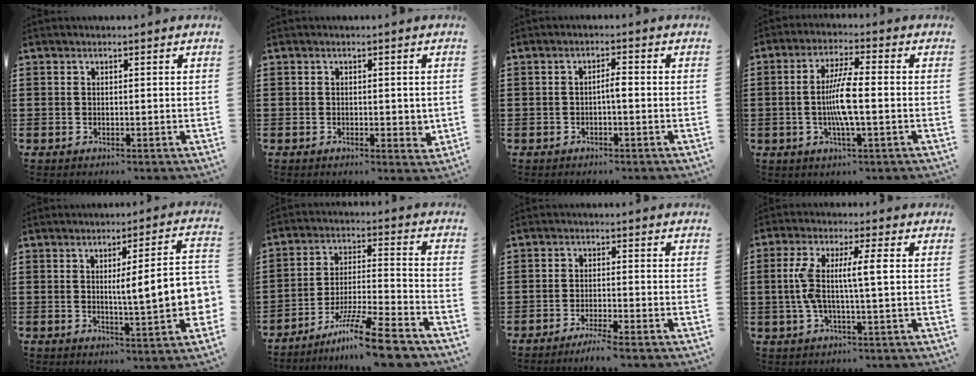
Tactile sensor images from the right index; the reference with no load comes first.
{"total": 1.8, "force": [-0.2, 0.8, 1.6], "torque": [-0.028, 0.002, -0.004]}
{"total": 1.8, "force": [-0.6, 0.3, 1.7], "torque": [-0.032, 0.002, -0.013]}
{"total": 6.7, "force": [-0.9, 0.9, 6.6], "torque": [-0.129, -0.003, -0.022]}
{"total": 8.9, "force": [-0.1, 1.1, 8.8], "torque": [-0.131, -0.012, -0.010]}
{"total": 12.4, "force": [-9.8, 0.6, 7.5], "torque": [-0.125, 0.024, -0.185]}
{"total": 2.7, "force": [-2.4, -0.4, 1.2], "torque": [-0.020, -0.001, -0.044]}
{"total": 6.9, "force": [0.4, 0.9, 6.8], "torque": [-0.141, -0.005, -0.003]}